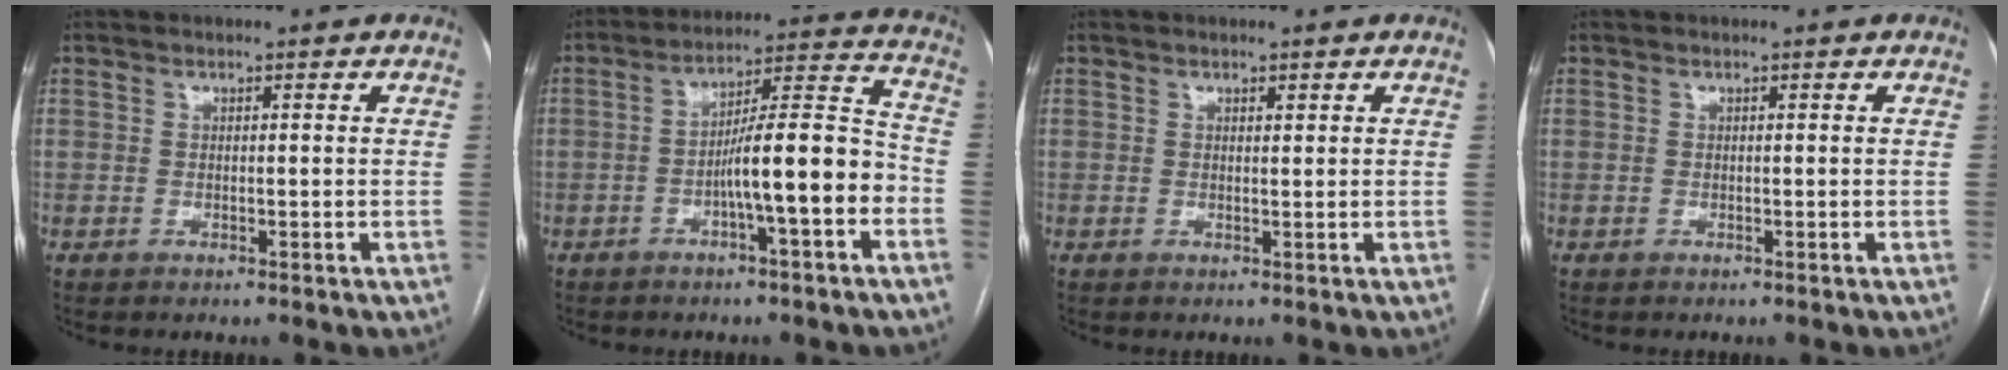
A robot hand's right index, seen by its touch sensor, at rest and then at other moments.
{"total": 11.6, "force": [-4.0, 0.9, 10.9], "torque": [-0.174, 0.027, -0.060]}
{"total": 0.6, "force": [0.4, 0.2, 0.4], "torque": [-0.007, -0.003, 0.006]}
{"total": 0.0}